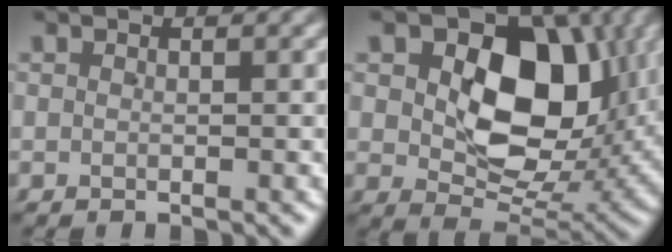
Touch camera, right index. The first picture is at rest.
{"total": 12.5, "force": [3.1, 8.4, 8.7], "torque": [-0.117, -0.013, 0.056]}